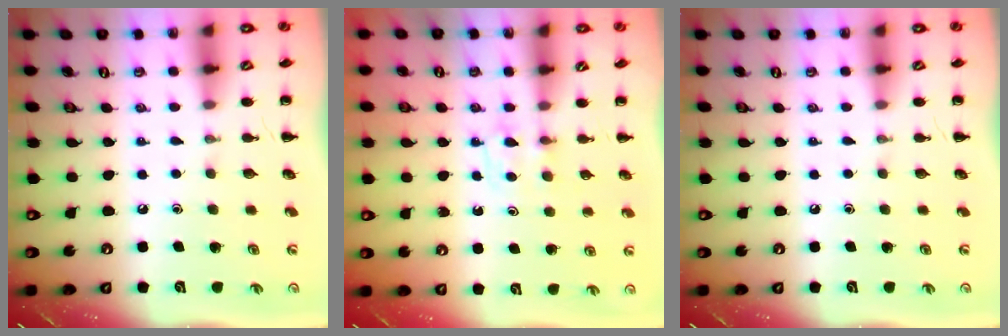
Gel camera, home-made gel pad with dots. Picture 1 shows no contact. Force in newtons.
{"total": 3.8, "press": 3.5, "slide": 1.5}
{"total": 0.0}